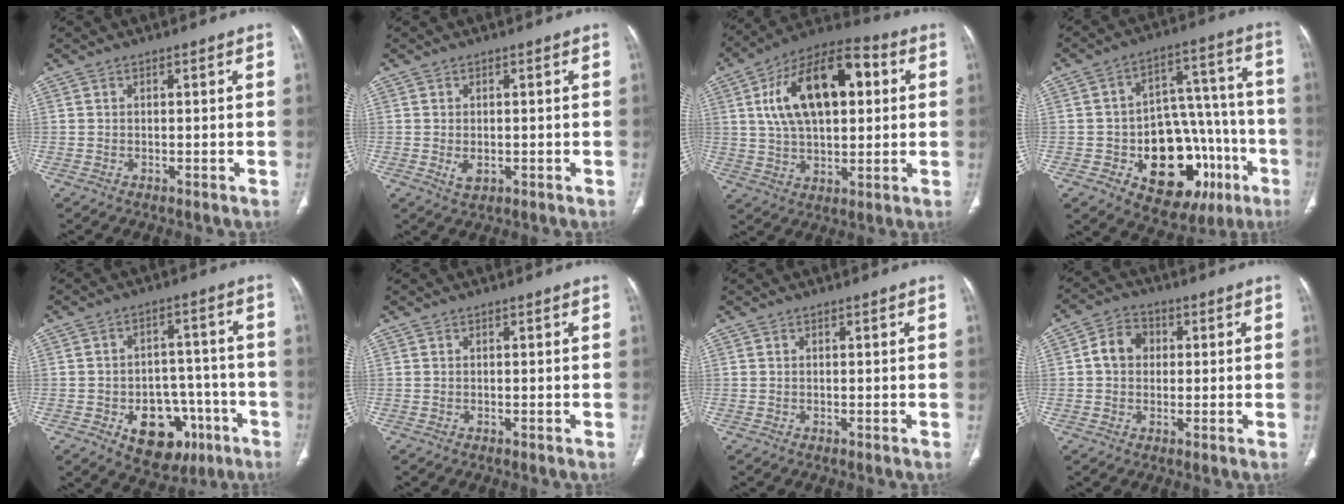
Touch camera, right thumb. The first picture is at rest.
{"total": 2.6, "force": [-0.5, 1.6, 2.0], "torque": [-0.031, -0.002, 0.000]}
{"total": 20.8, "force": [4.9, 10.8, 17.0], "torque": [-0.267, 0.018, 0.075]}
{"total": 24.0, "force": [-8.6, 14.6, 17.0], "torque": [-0.192, 0.063, -0.102]}
{"total": 14.1, "force": [-6.1, 9.6, 8.4], "torque": [-0.074, 0.043, -0.074]}
{"total": 0.0}
{"total": 0.0}
{"total": 4.4, "force": [0.5, 3.6, 2.5], "torque": [-0.035, 0.012, 0.004]}